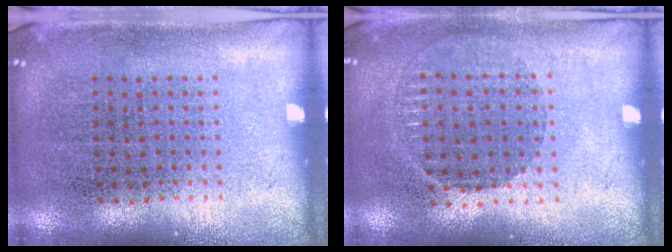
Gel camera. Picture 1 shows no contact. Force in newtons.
{"total": 0.9, "press": 0.8, "slide": 0.3}